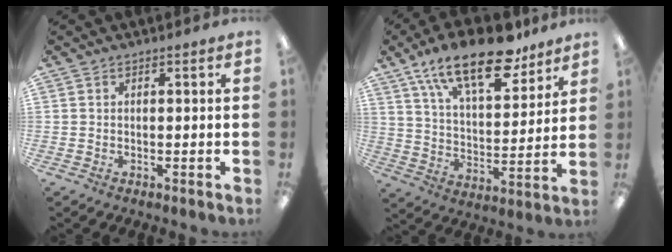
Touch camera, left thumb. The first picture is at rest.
{"total": 20.1, "force": [14.1, 7.8, 12.0], "torque": [-0.197, -0.073, 0.240]}